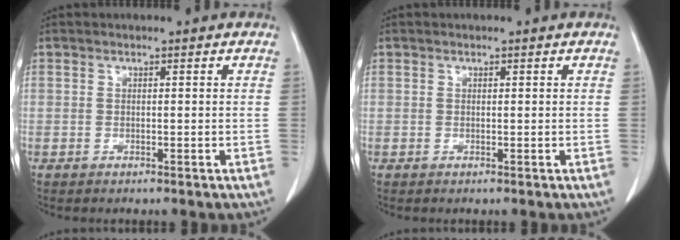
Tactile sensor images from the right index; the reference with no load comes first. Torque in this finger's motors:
{"motor_torque": [-0.17, 0.17, -0.02, -0.01]}